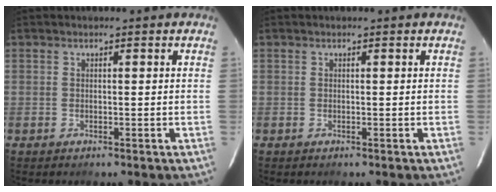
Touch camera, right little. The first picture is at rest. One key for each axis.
{"total": 0.0}